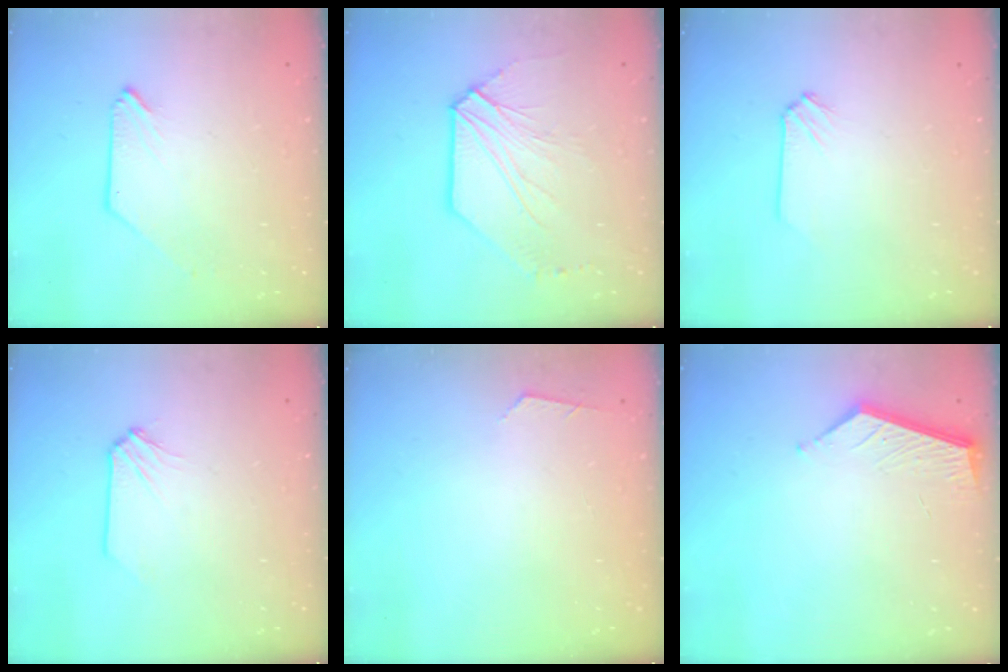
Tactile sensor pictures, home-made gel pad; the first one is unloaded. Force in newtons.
{"total": 6.6, "press": 6.5, "slide": 0.8}
{"total": 0.0}
{"total": 0.7, "press": 0.7, "slide": 0.1}
{"total": 1.7, "press": 1.7, "slide": 0.2}
{"total": 5.5, "press": 5.5, "slide": 0.3}